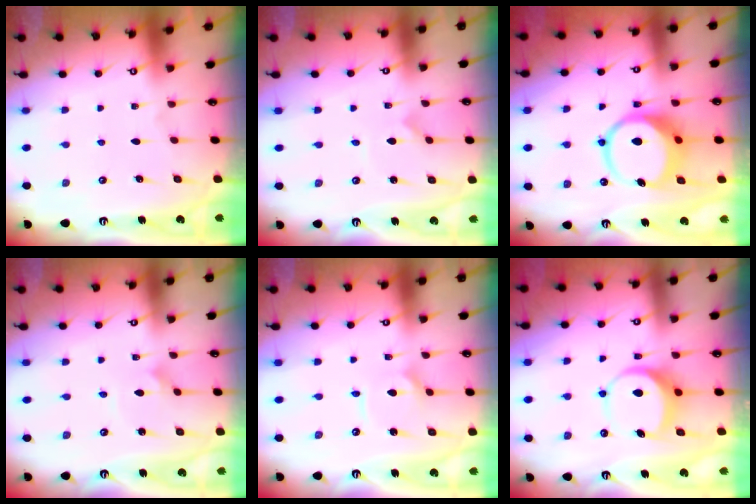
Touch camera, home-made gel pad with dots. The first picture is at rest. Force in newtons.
{"total": 0.0}
{"total": 11.0, "press": 10.9, "slide": 1.3}
{"total": 1.7, "press": 1.6, "slide": 0.1}
{"total": 3.3, "press": 3.3, "slide": 0.4}
{"total": 8.3, "press": 8.2, "slide": 1.1}